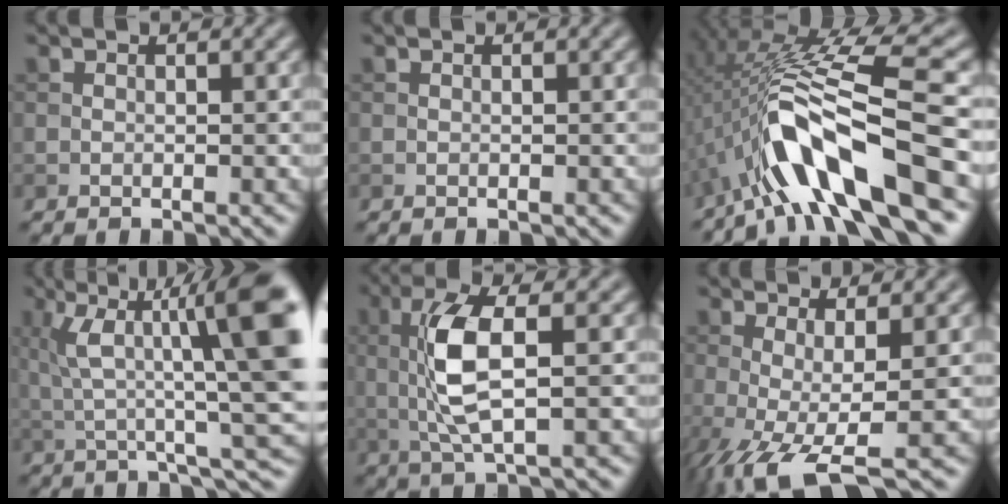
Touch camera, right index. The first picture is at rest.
{"total": 0.0}
{"total": 11.1, "force": [-3.9, 2.4, 10.2], "torque": [-0.173, 0.024, -0.068]}
{"total": 12.5, "force": [3.5, 3.7, 11.4], "torque": [-0.189, 0.008, 0.055]}
{"total": 6.1, "force": [0.6, 1.8, 5.8], "torque": [-0.126, 0.003, 0.013]}
{"total": 6.2, "force": [-2.3, 1.2, 5.6], "torque": [-0.099, -0.010, -0.049]}